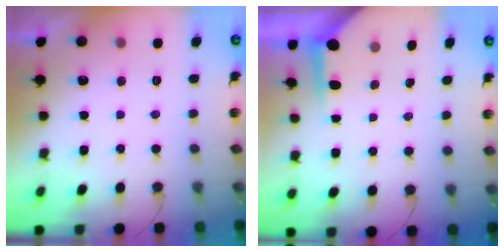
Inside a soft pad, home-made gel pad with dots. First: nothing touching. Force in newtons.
{"total": 4.0, "press": 4.0, "slide": 0.4}